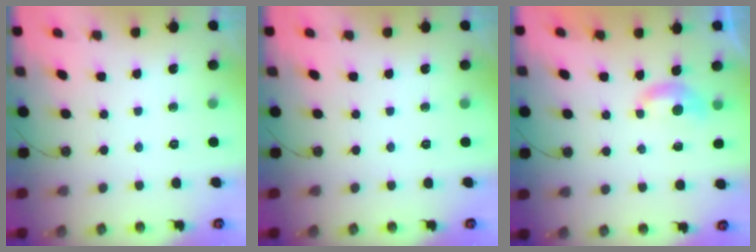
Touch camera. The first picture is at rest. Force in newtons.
{"total": 0.0}
{"total": 3.0, "press": 2.9, "slide": 0.4}